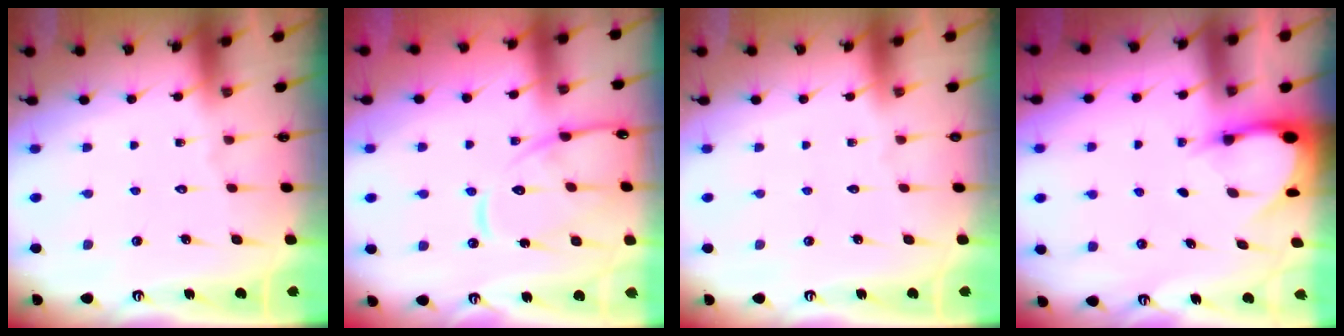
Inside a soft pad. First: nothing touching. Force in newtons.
{"total": 14.1, "press": 14.1, "slide": 1.1}
{"total": 0.0}
{"total": 3.8, "press": 3.7, "slide": 0.5}